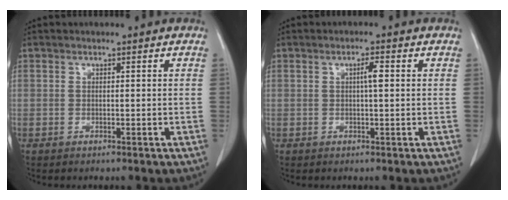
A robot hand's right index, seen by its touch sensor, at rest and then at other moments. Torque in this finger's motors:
{"motor_torque": [0.33, 0.01, 0.06, 0.02]}